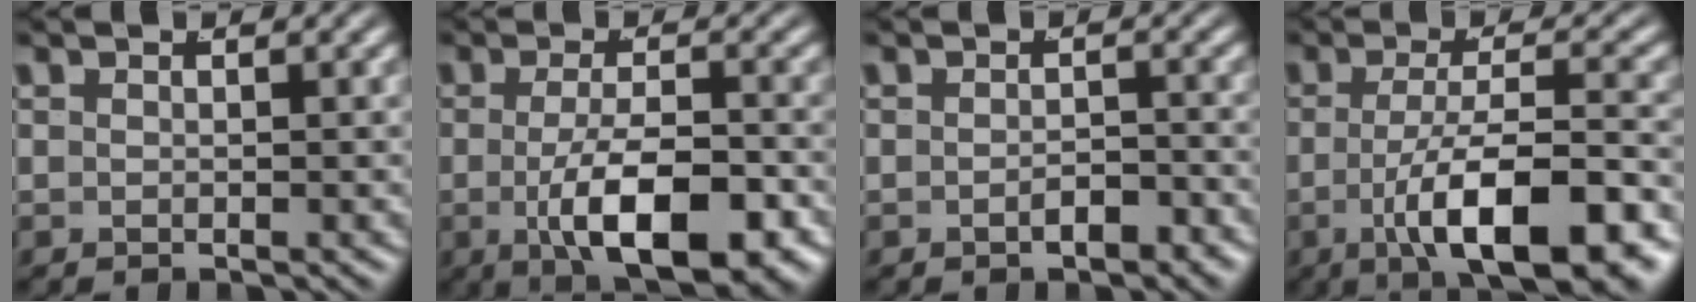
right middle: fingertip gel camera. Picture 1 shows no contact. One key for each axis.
{"total": 8.3, "fx": -2.8, "fy": 3.1, "fz": 7.2, "tx": -0.116, "ty": -0.027, "tz": -0.028}
{"total": 1.6, "fx": -1.4, "fy": 0.4, "fz": 0.6, "tx": -0.004, "ty": 0.004, "tz": -0.026}
{"total": 9.4, "fx": -3.9, "fy": 3.1, "fz": 8.0, "tx": -0.122, "ty": -0.026, "tz": -0.043}